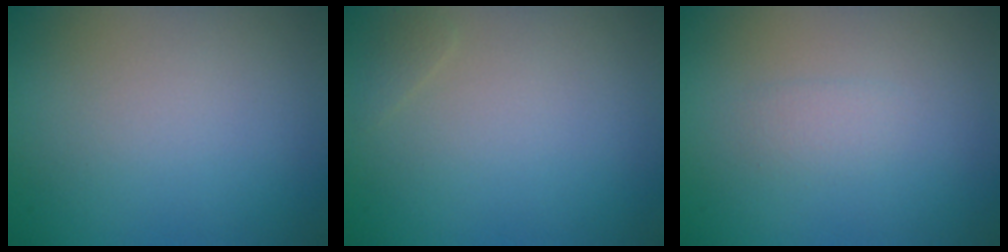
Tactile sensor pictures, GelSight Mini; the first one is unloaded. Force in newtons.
{"total": 0.5, "press": 0.5, "slide": 0.0}
{"total": 0.9, "press": 0.9, "slide": 0.0}